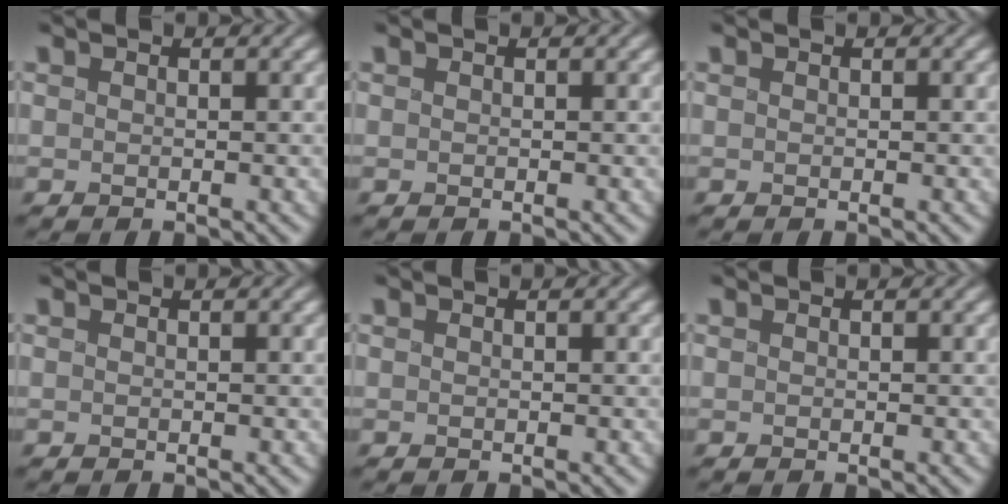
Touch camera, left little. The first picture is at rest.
{"total": 0.0}
{"total": 0.0}
{"total": 0.0}
{"total": 0.0}
{"total": 0.0}